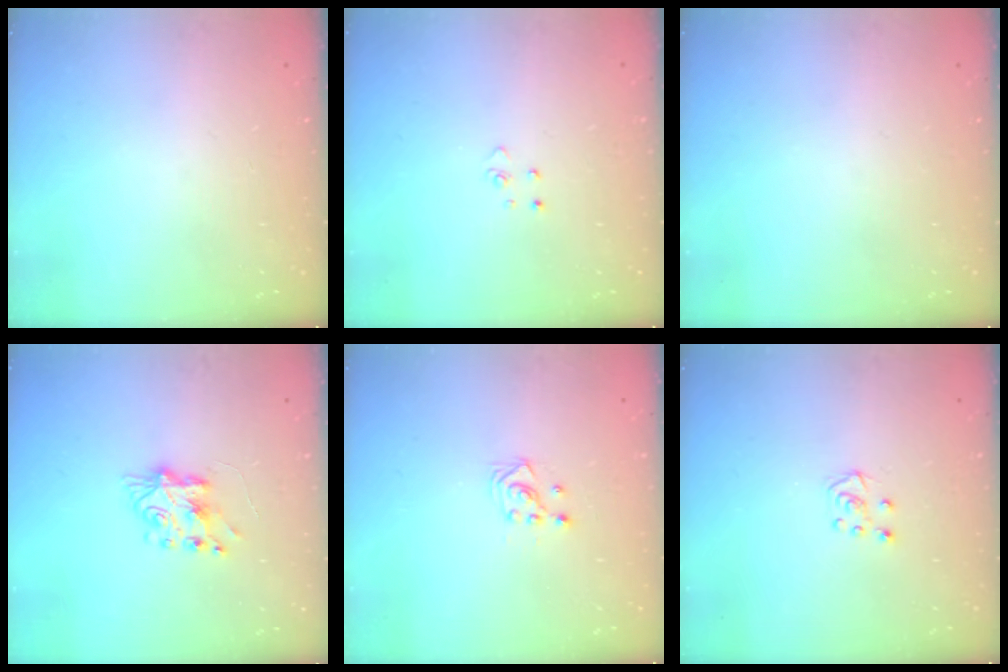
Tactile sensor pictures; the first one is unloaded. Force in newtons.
{"total": 2.8, "press": 2.8, "slide": 0.3}
{"total": 0.0}
{"total": 7.9, "press": 7.8, "slide": 1.0}
{"total": 2.9, "press": 2.9, "slide": 0.3}
{"total": 5.3, "press": 5.3, "slide": 0.6}